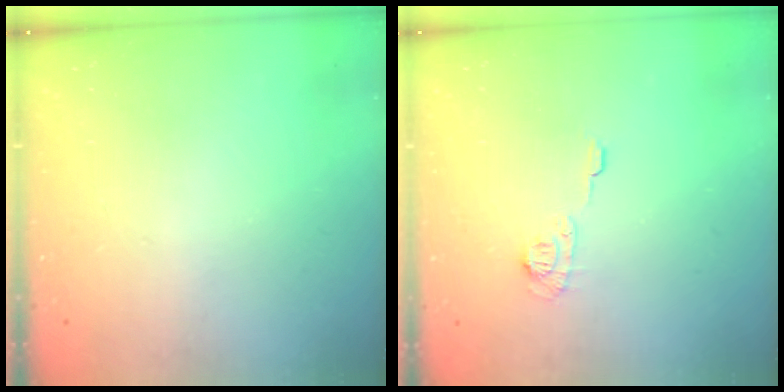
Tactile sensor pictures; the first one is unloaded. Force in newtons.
{"total": 7.1, "press": 7.1, "slide": 0.7}